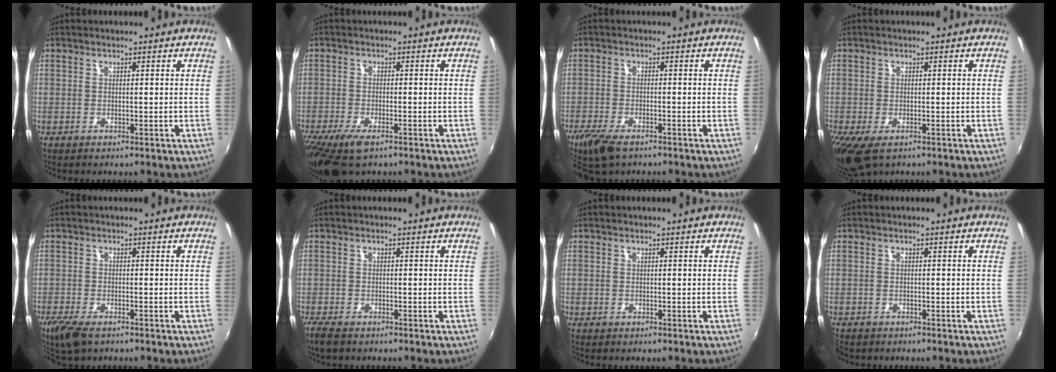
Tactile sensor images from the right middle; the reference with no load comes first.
{"total": 8.9, "force": [-5.8, 3.0, 6.0], "torque": [-0.143, -0.035, -0.108]}
{"total": 7.4, "force": [-5.4, 2.5, 4.3], "torque": [-0.112, -0.026, -0.104]}
{"total": 5.2, "force": [-3.0, 2.3, 3.5], "torque": [-0.072, -0.024, -0.048]}
{"total": 6.3, "force": [-4.6, 2.2, 3.8], "torque": [-0.097, -0.025, -0.088]}
{"total": 3.5, "force": [-2.8, 0.9, 1.9], "torque": [-0.048, -0.013, -0.054]}
{"total": 0.6, "force": [-0.4, 0.4, 0.0], "torque": [-0.001, 0.000, -0.007]}
{"total": 1.6, "force": [-1.3, 0.8, 0.3], "torque": [-0.012, -0.005, -0.024]}